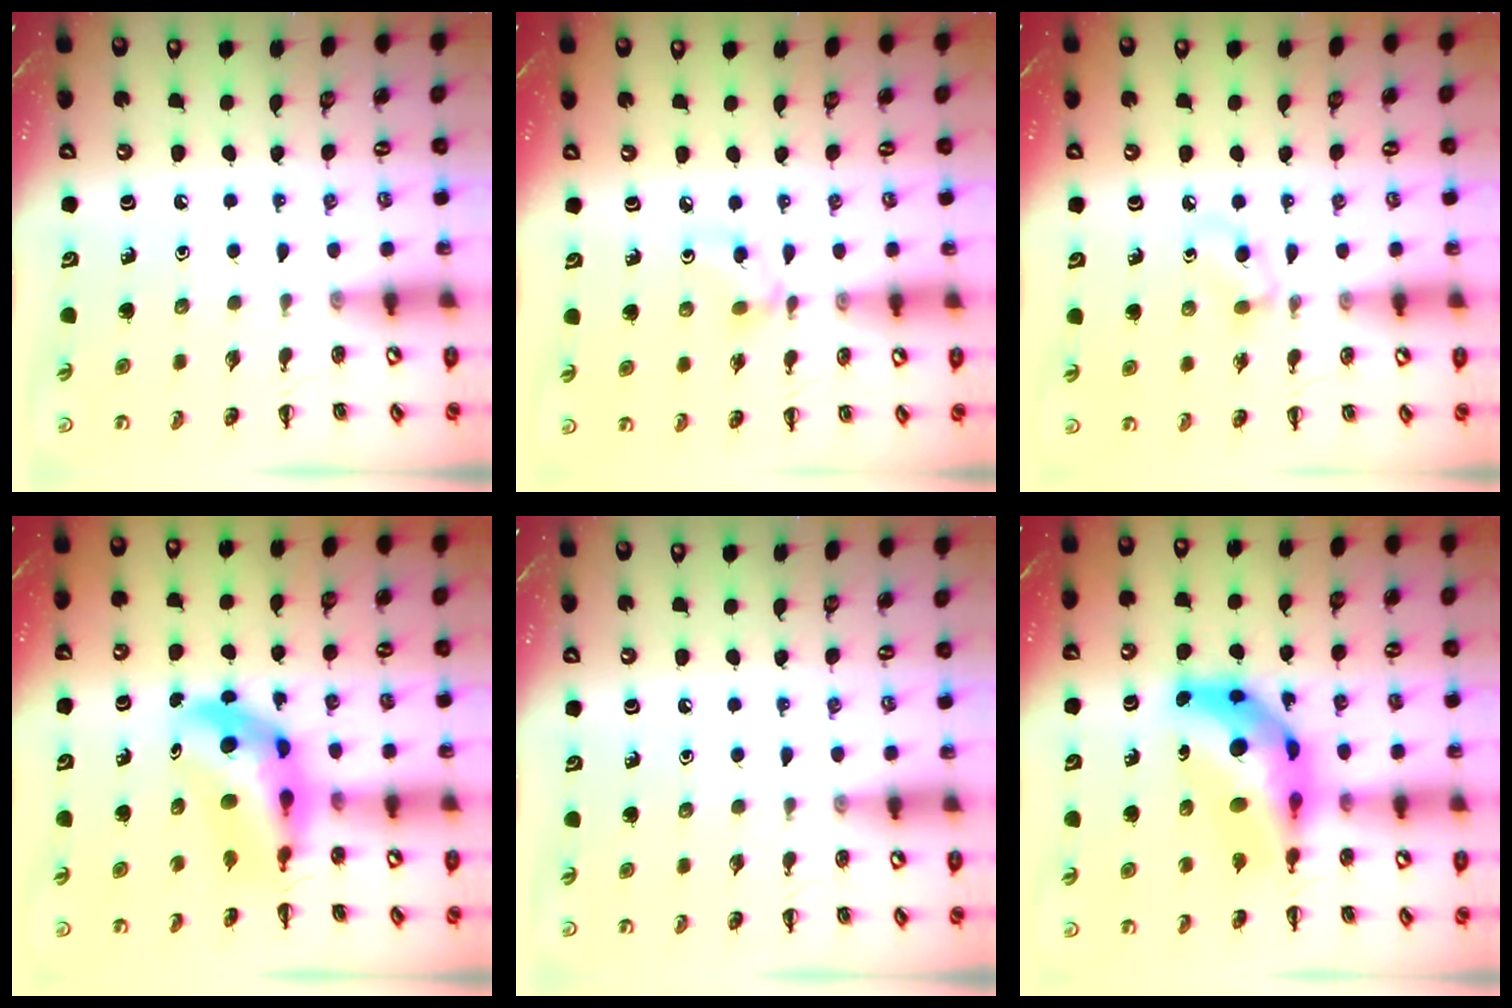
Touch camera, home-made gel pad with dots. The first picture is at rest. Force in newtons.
{"total": 3.7, "press": 3.6, "slide": 0.7}
{"total": 3.9, "press": 3.6, "slide": 1.5}
{"total": 5.7, "press": 5.4, "slide": 1.9}
{"total": 0.0}
{"total": 10.5, "press": 10.0, "slide": 3.2}